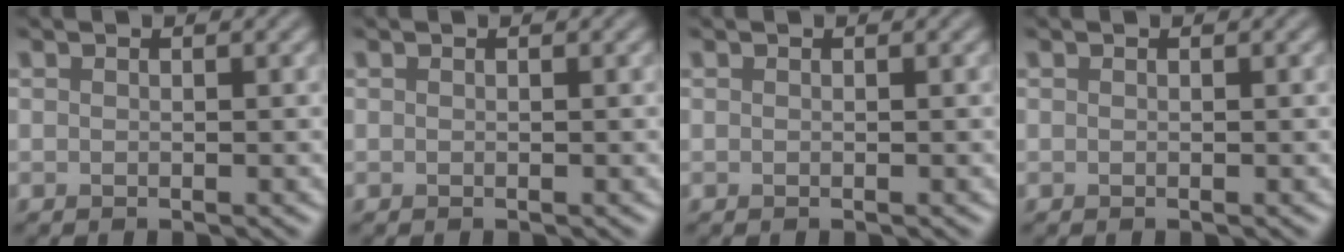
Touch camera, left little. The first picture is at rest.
{"total": 0.0}
{"total": 0.0}
{"total": 0.0}